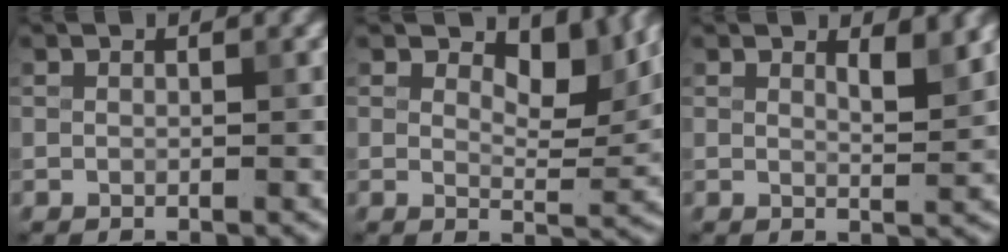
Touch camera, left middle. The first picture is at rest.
{"total": 4.6, "force": [2.9, 2.0, 3.0], "torque": [-0.044, -0.008, 0.037]}
{"total": 2.1, "force": [1.4, 0.5, 1.4], "torque": [-0.017, -0.005, 0.024]}